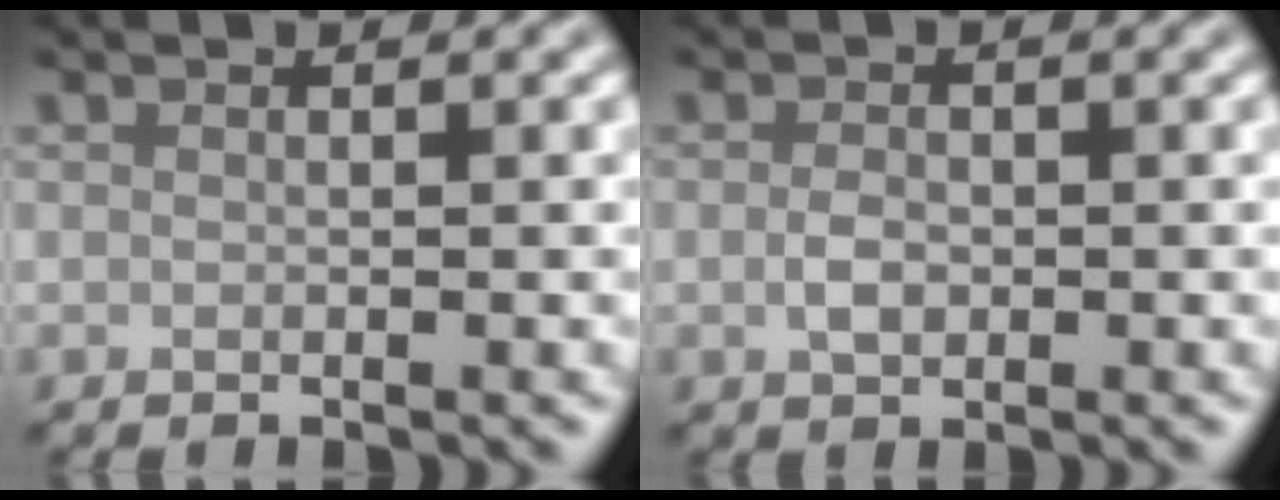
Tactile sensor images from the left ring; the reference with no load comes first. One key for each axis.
{"total": 1.7, "fx": -0.2, "fy": 1.1, "fz": 1.3, "tx": -0.026, "ty": 0.001, "tz": -0.005}